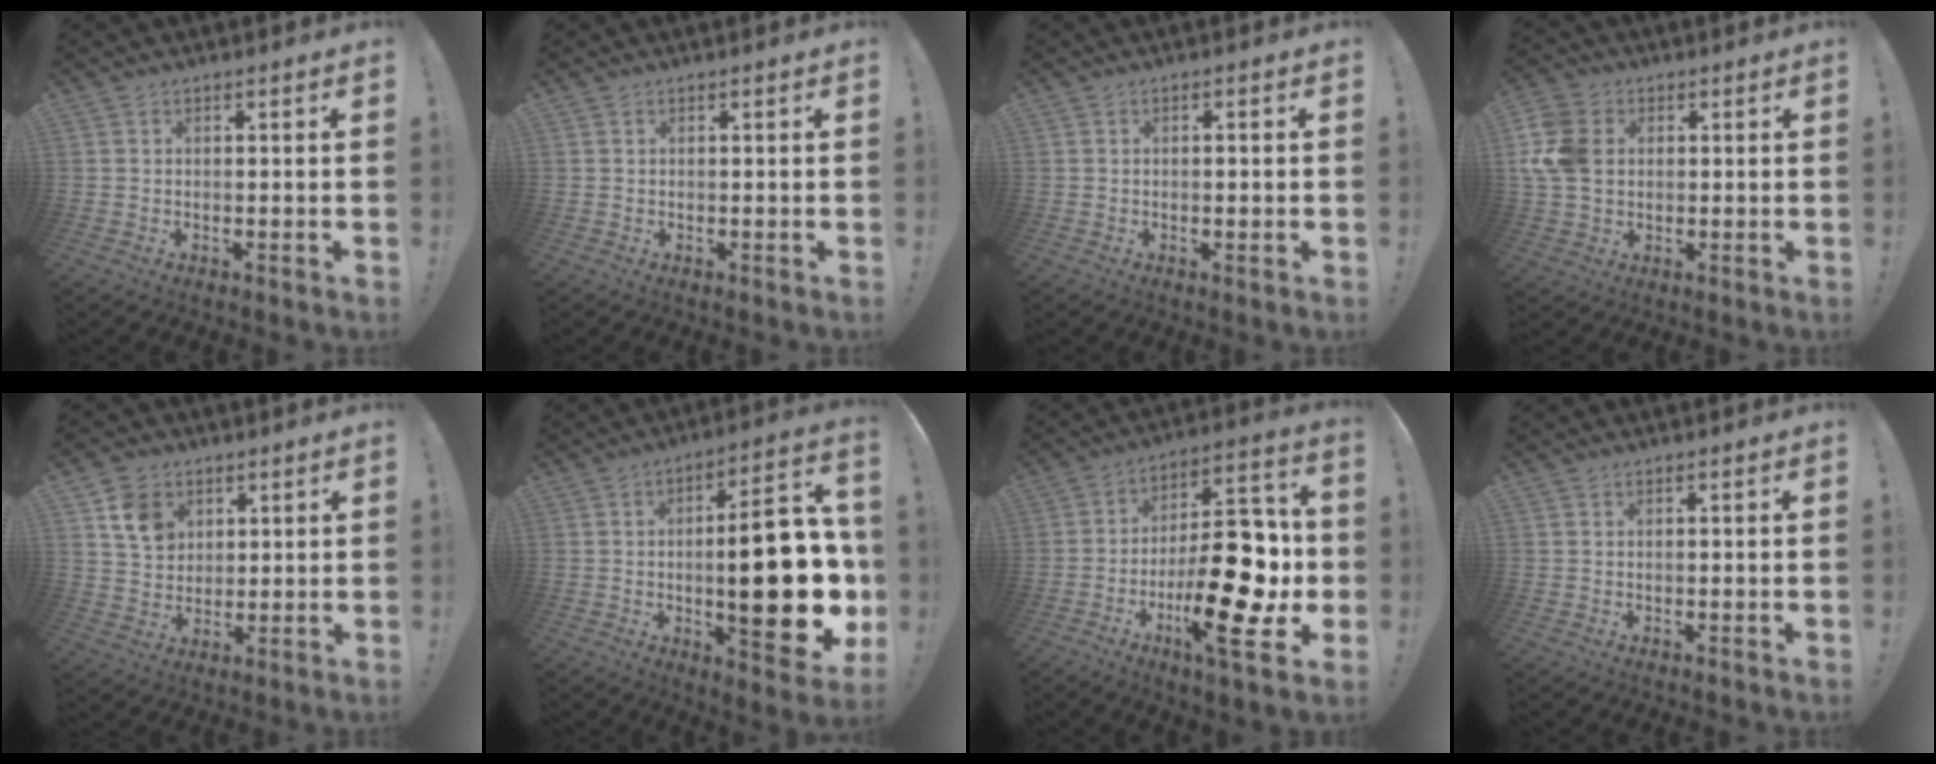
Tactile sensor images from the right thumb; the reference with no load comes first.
{"total": 0.0}
{"total": 0.9, "force": [-0.1, 0.3, 0.9], "torque": [-0.010, 0.001, -0.004]}
{"total": 11.7, "force": [1.4, 9.1, 7.2], "torque": [-0.149, 0.002, 0.029]}
{"total": 9.5, "force": [4.6, 7.4, 3.8], "torque": [-0.047, -0.020, 0.090]}
{"total": 24.5, "force": [-1.8, 7.7, 23.2], "torque": [-0.326, -0.006, -0.022]}
{"total": 26.0, "force": [-6.5, 10.6, 22.8], "torque": [-0.347, 0.043, -0.091]}
{"total": 0.0}